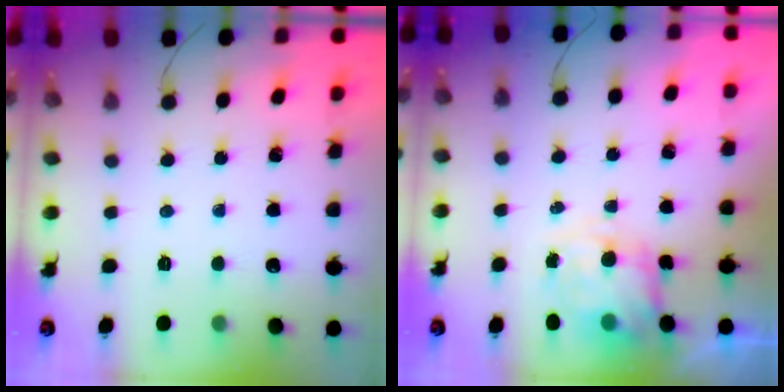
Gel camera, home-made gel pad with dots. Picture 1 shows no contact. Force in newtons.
{"total": 7.2, "press": 7.1, "slide": 1.0}